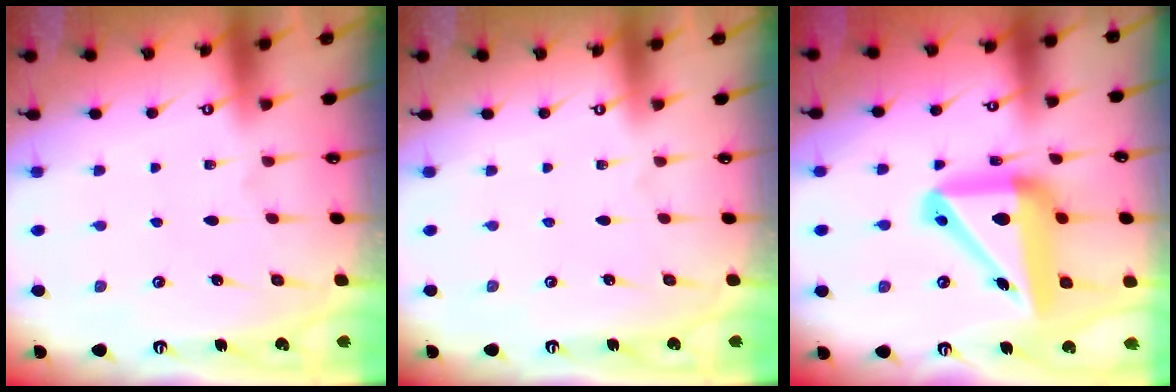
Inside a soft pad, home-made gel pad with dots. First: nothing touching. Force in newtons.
{"total": 0.0}
{"total": 20.2, "press": 20.0, "slide": 2.9}